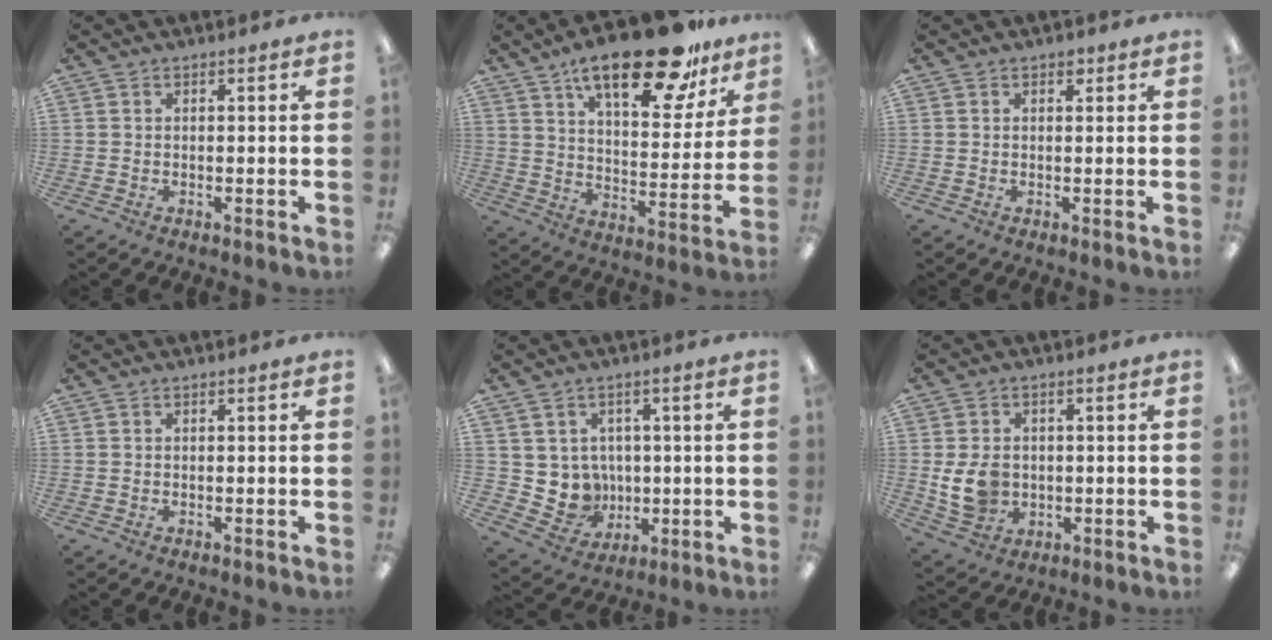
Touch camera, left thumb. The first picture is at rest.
{"total": 22.4, "force": [15.8, 8.1, 13.7], "torque": [-0.207, -0.091, 0.259]}
{"total": 1.3, "force": [0.8, 0.9, 0.6], "torque": [0.003, -0.004, 0.010]}
{"total": 0.0}
{"total": 6.7, "force": [2.1, 6.3, 0.5], "torque": [-0.022, -0.015, 0.051]}
{"total": 7.9, "force": [-0.3, 6.5, 4.6], "torque": [-0.097, 0.004, -0.004]}